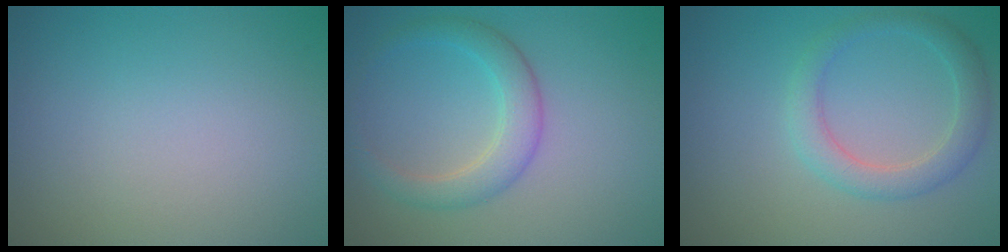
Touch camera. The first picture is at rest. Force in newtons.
{"total": 3.2, "press": 3.2, "slide": 0.3}
{"total": 2.8, "press": 2.8, "slide": 0.2}